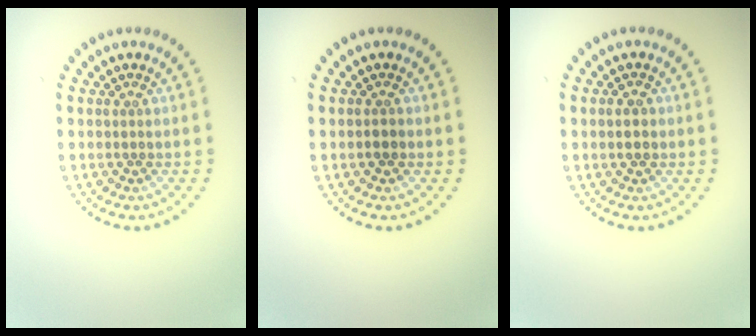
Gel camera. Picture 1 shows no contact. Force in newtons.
{"total": 0.8, "press": 0.8, "slide": 0.2}
{"total": 2.1, "press": 2.1, "slide": 0.2}